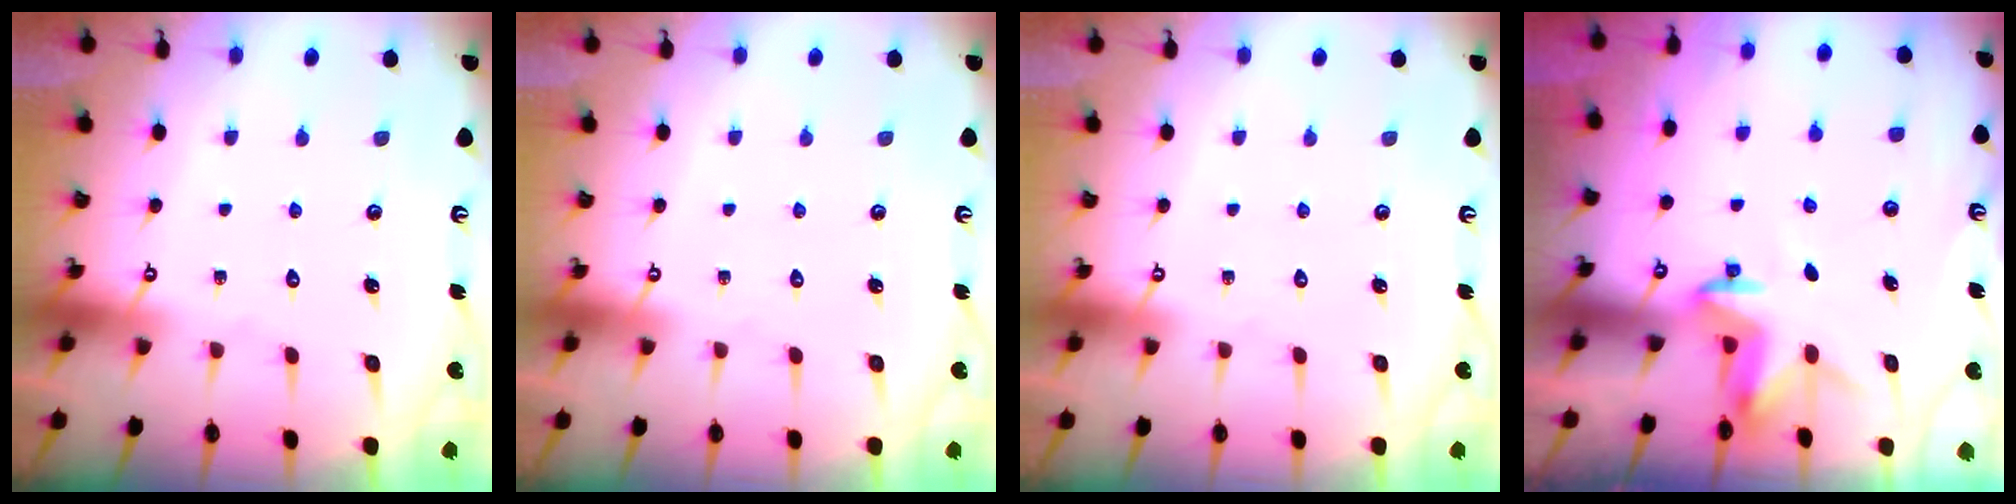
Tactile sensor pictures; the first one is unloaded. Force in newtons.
{"total": 0.0}
{"total": 0.0}
{"total": 3.4, "press": 3.4, "slide": 0.2}